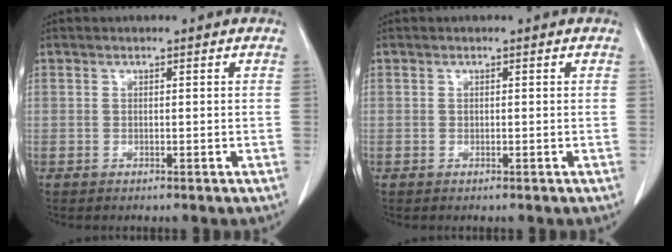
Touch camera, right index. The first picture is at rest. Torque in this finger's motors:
{"motor_torque": [0.04, 0.00, 0.02, 0.01]}